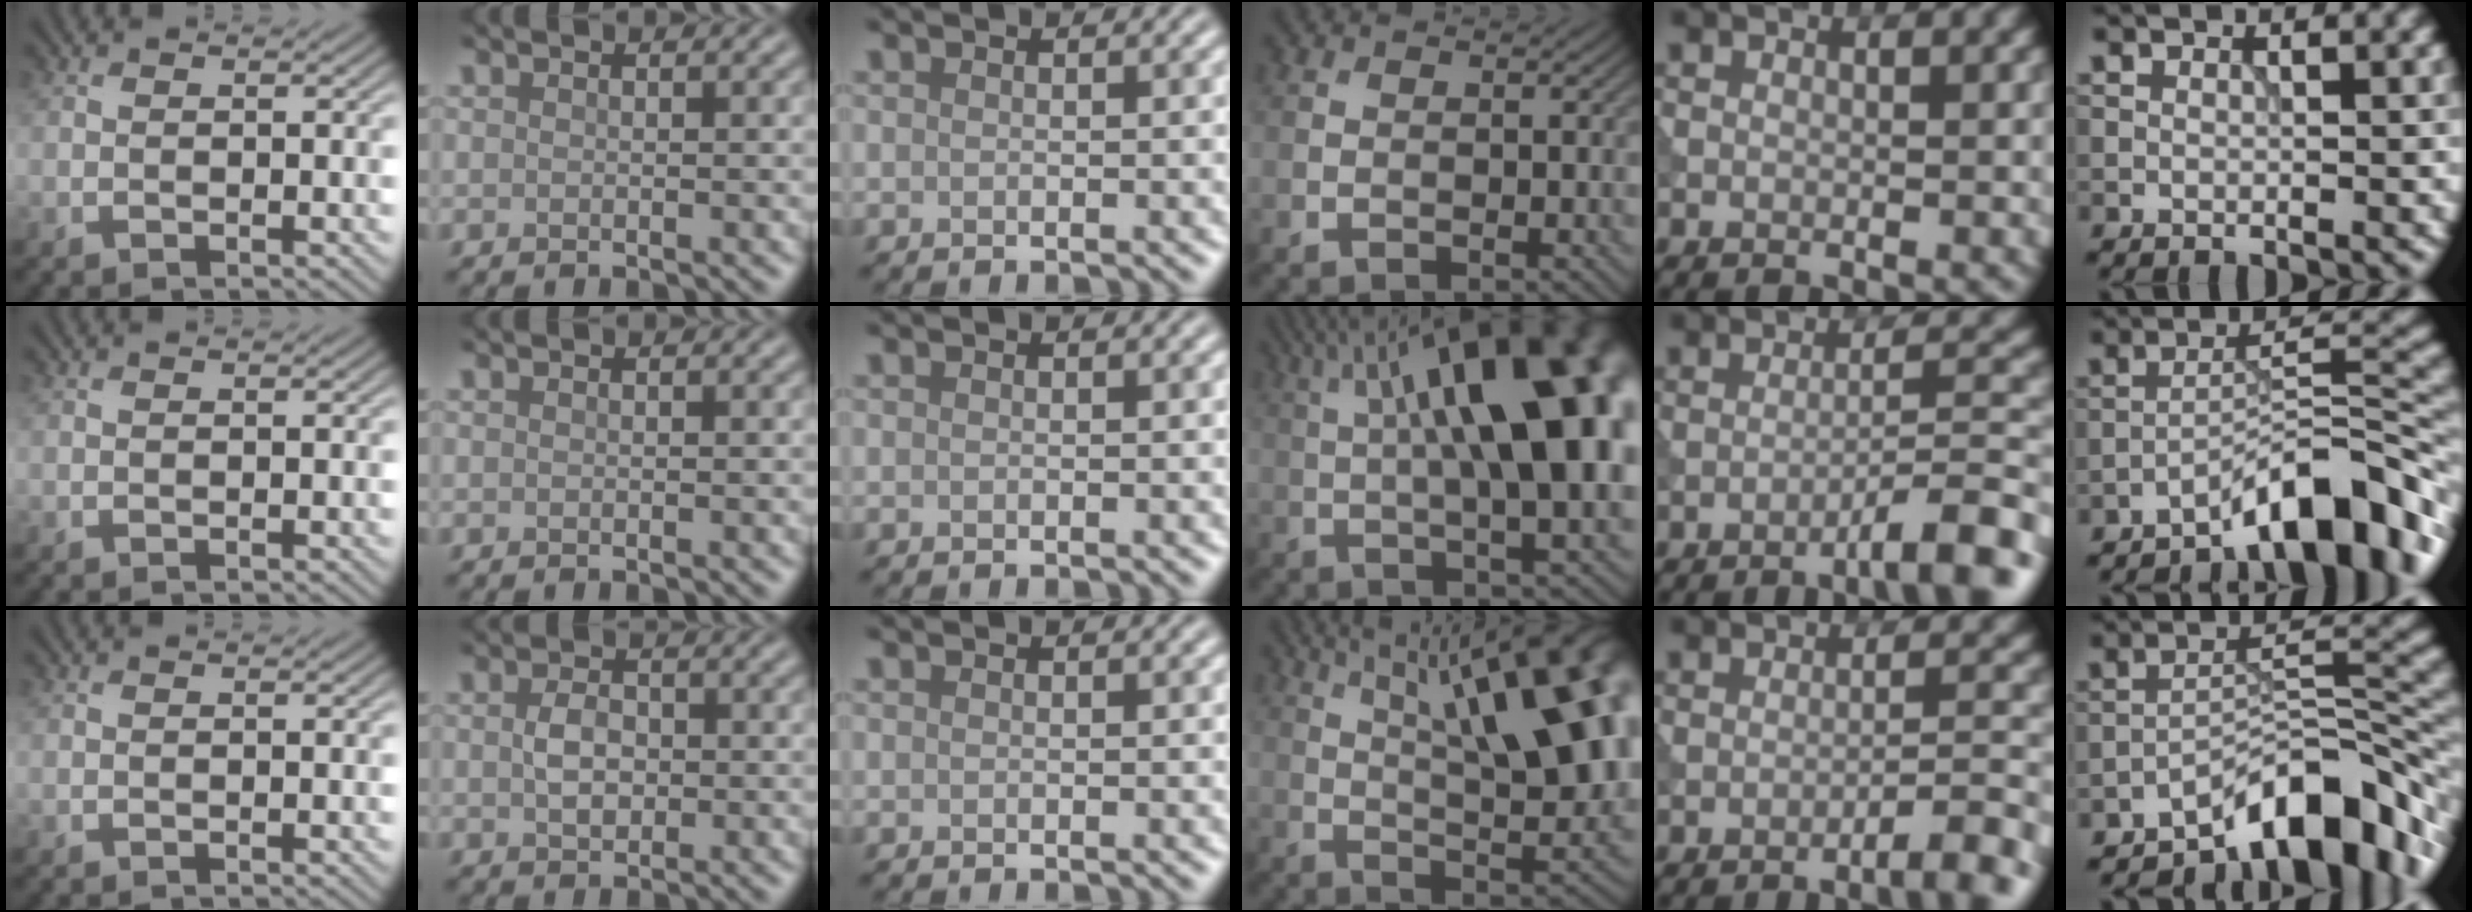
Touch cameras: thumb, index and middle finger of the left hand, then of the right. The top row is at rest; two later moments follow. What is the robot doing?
{"motion": "dispense", "object": "syringe"}